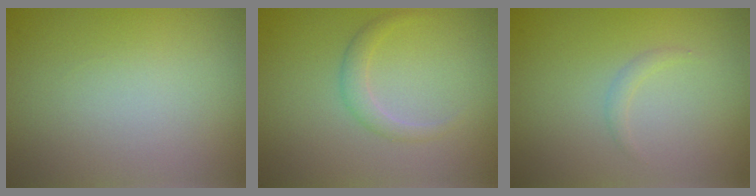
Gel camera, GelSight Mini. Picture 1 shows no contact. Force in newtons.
{"total": 1.5, "press": 1.5, "slide": 0.1}
{"total": 0.7, "press": 0.7, "slide": 0.1}